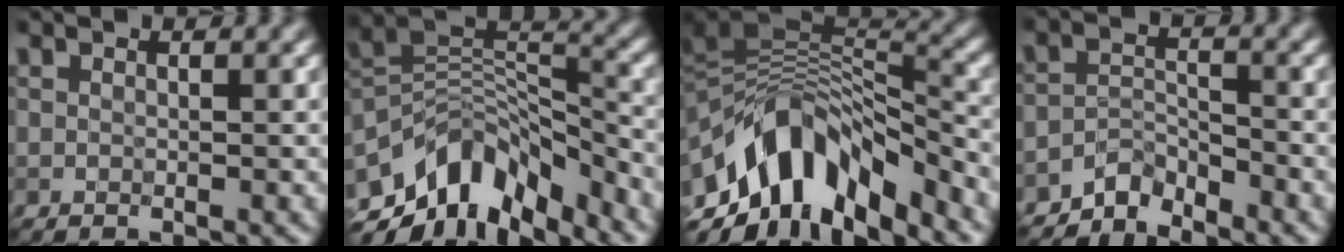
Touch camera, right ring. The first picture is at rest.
{"total": 9.8, "force": [-6.2, 4.5, 6.1], "torque": [-0.093, 0.007, -0.118]}
{"total": 12.5, "force": [-4.9, 6.3, 9.7], "torque": [-0.164, 0.011, -0.080]}
{"total": 2.8, "force": [-2.7, 0.6, 0.5], "torque": [-0.005, 0.008, -0.058]}